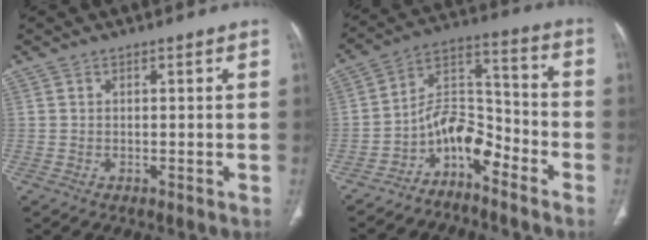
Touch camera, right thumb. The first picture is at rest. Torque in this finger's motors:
{"motor_torque": [1.96, 0.47, 0.34, -1.01, 0.06]}